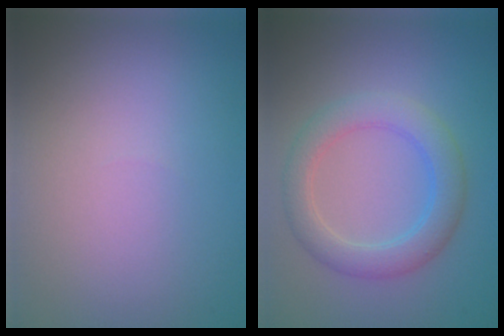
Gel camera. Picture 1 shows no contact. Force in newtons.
{"total": 4.1, "press": 4.1, "slide": 0.3}